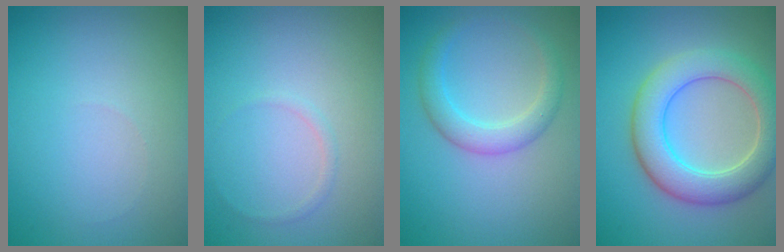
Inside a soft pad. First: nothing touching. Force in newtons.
{"total": 0.5, "press": 0.5, "slide": 0.1}
{"total": 2.8, "press": 2.8, "slide": 0.1}
{"total": 6.4, "press": 6.4, "slide": 0.7}